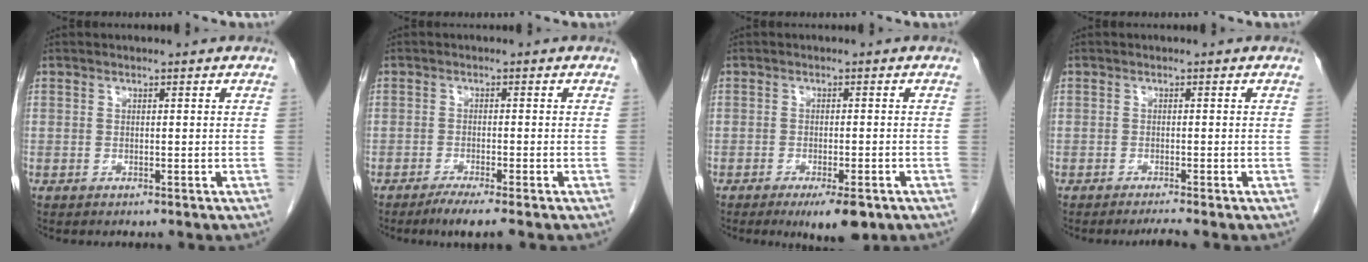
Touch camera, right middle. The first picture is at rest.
{"total": 3.8, "force": [-2.8, -0.2, 2.6], "torque": [-0.044, -0.009, -0.051]}
{"total": 5.5, "force": [-3.3, 1.7, 4.1], "torque": [-0.052, -0.006, -0.041]}
{"total": 1.8, "force": [-1.5, -0.6, 0.7], "torque": [-0.013, -0.003, -0.026]}